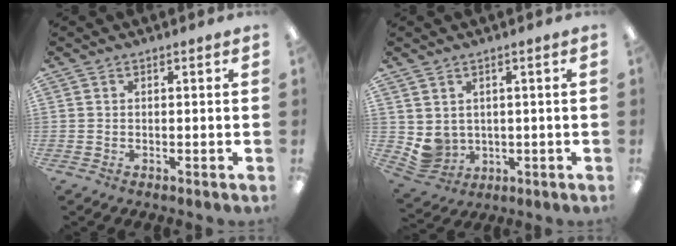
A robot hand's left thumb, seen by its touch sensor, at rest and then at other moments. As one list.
[{"total": 4.5, "force": [1.6, 4.0, 1.4], "torque": [-0.053, -0.013, 0.032]}]